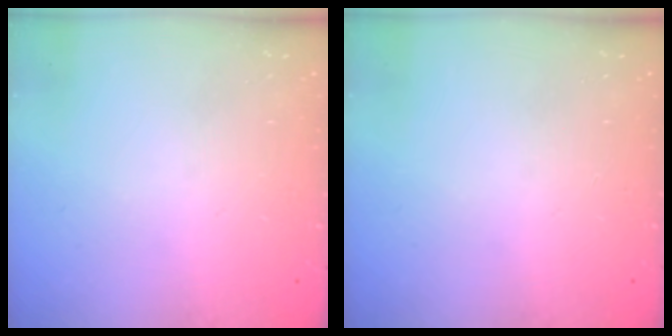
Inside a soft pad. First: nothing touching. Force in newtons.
{"total": 0.0}